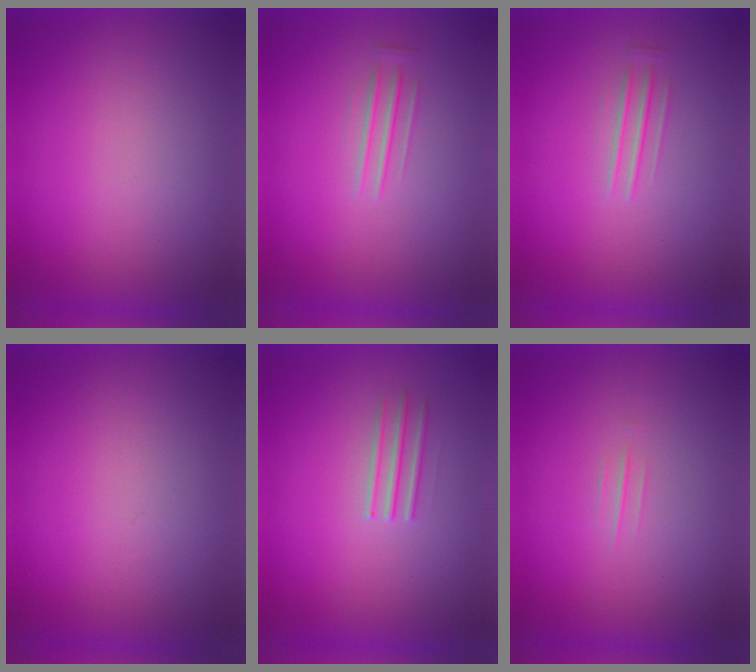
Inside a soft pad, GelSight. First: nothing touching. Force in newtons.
{"total": 1.2}
{"total": 1.6}
{"total": 0.0}
{"total": 2.7}
{"total": 1.3}